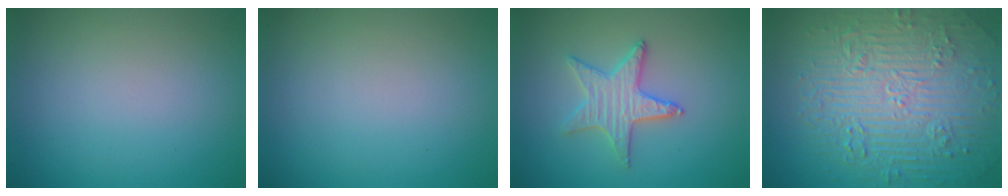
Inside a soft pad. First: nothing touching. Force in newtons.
{"total": 0.0}
{"total": 3.1, "press": 3.1, "slide": 0.4}
{"total": 11.0, "press": 7.3, "slide": 8.3}